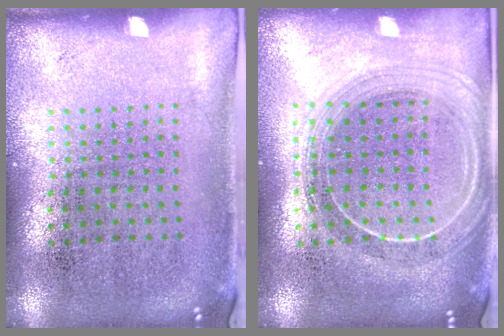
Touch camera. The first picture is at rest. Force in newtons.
{"total": 2.0, "press": 1.7, "slide": 0.9}